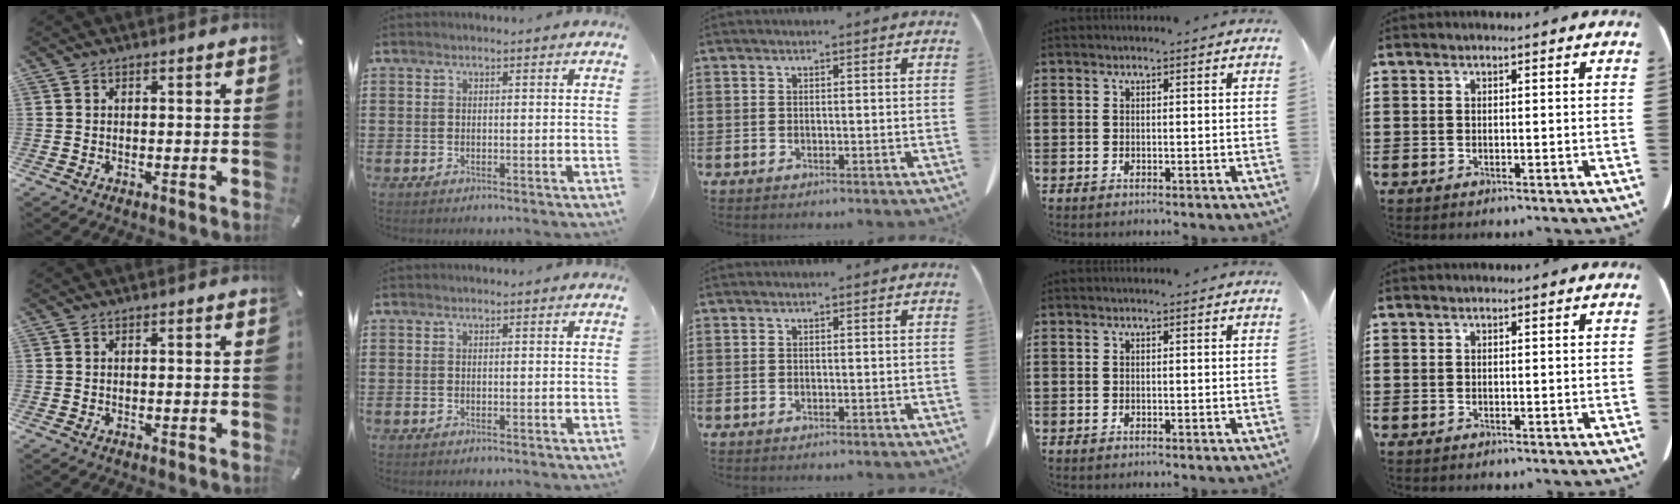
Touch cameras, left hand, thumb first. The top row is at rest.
{}